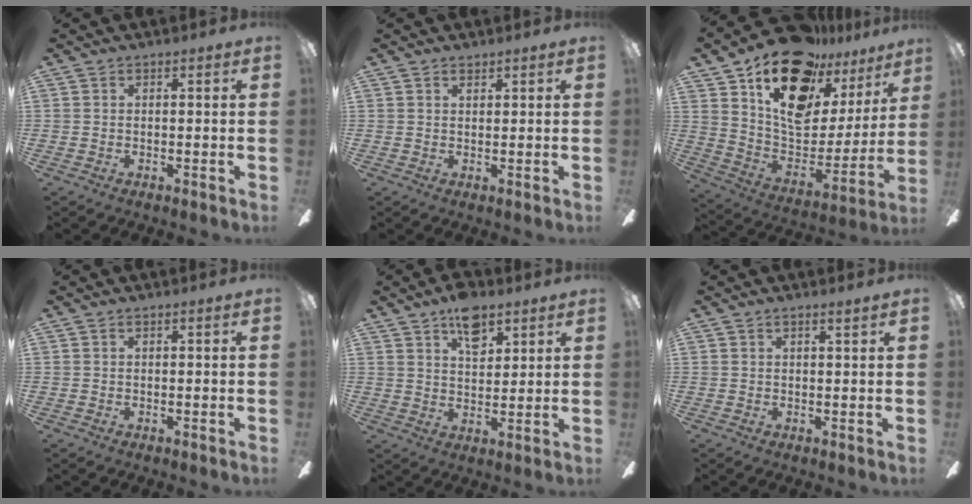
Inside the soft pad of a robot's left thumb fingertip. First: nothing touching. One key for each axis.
{"total": 1.2, "fx": 1.0, "fy": 0.5, "fz": 0.4, "tx": -0.003, "ty": -0.003, "tz": 0.017}
{"total": 21.9, "fx": 14.4, "fy": 11.6, "fz": 11.7, "tx": -0.171, "ty": -0.094, "tz": 0.253}
{"total": 0.0}
{"total": 9.1, "fx": 5.6, "fy": 4.9, "fz": 5.3, "tx": -0.068, "ty": -0.022, "tz": 0.097}
{"total": 1.1, "fx": 1.0, "fy": -0.1, "fz": 0.5, "tx": -0.012, "ty": -0.001, "tz": 0.018}